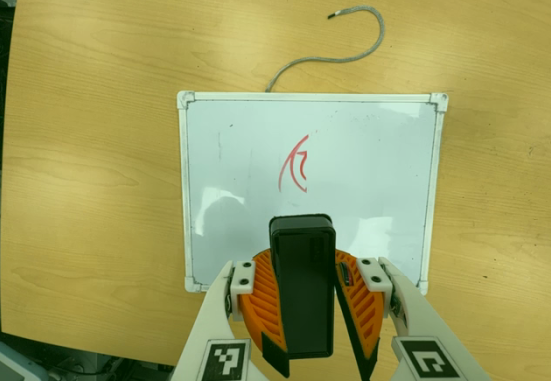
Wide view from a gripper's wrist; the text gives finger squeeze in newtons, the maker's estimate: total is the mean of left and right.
{"total": 11.9, "left": 11.8, "right": 11.9}